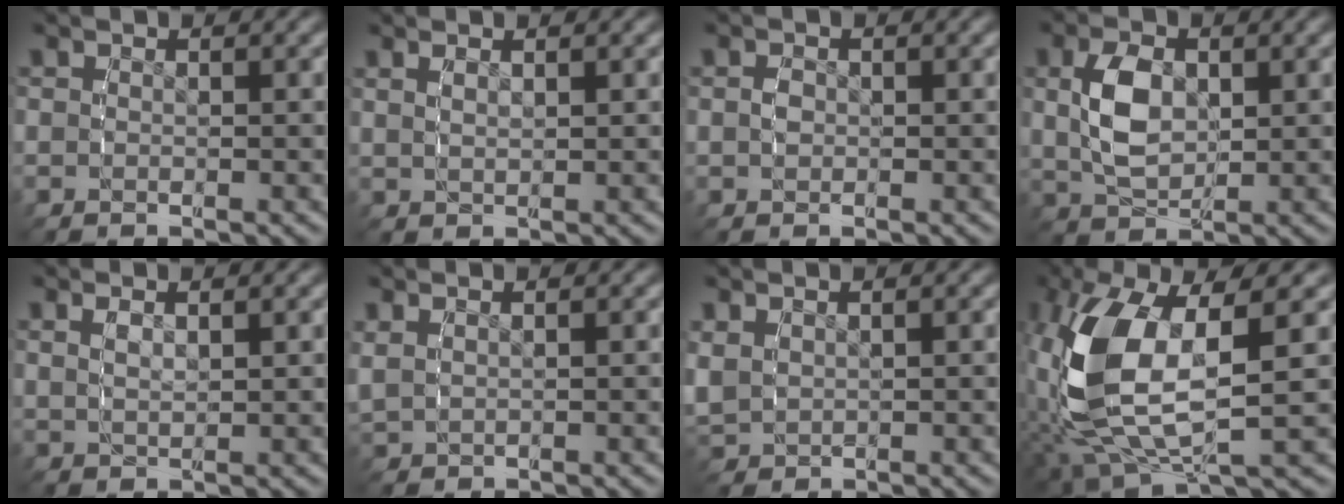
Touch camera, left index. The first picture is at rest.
{"total": 1.2, "force": [1.0, 0.3, 0.6], "torque": [-0.011, 0.001, 0.020]}
{"total": 0.8, "force": [0.0, 0.8, 0.2], "torque": [-0.009, -0.001, -0.003]}
{"total": 4.9, "force": [0.4, 3.4, 3.5], "torque": [-0.082, -0.005, 0.007]}
{"total": 1.5, "force": [1.0, 0.7, 0.9], "torque": [-0.018, 0.001, 0.020]}
{"total": 1.8, "force": [0.8, 1.4, 0.8], "torque": [-0.020, 0.005, 0.017]}
{"total": 2.8, "force": [0.6, 2.5, 1.1], "torque": [-0.042, -0.009, 0.017]}
{"total": 12.0, "force": [-0.6, 7.0, 9.7], "torque": [-0.236, -0.025, 0.004]}